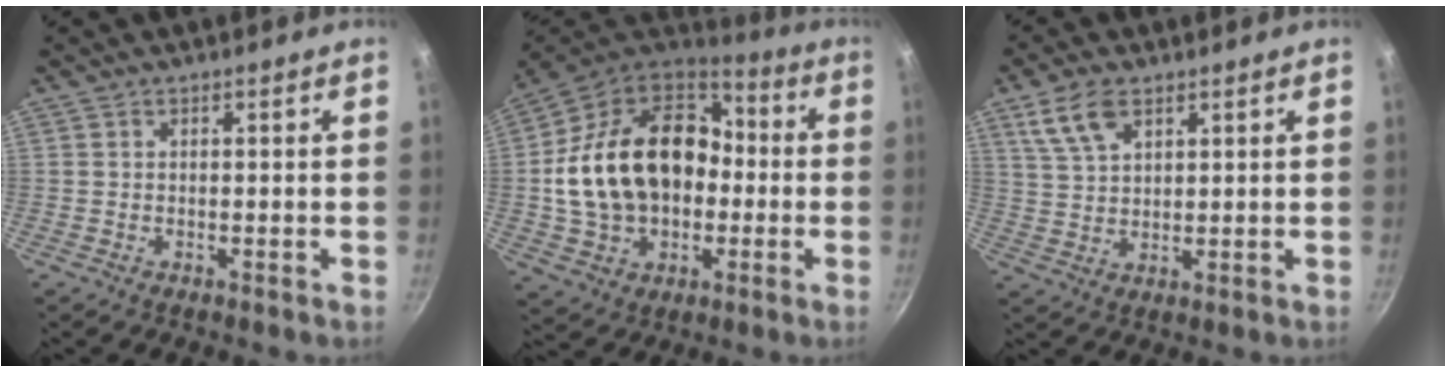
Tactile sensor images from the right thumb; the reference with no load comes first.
{"total": 25.0, "force": [-0.7, 18.1, 17.2], "torque": [-0.288, 0.054, -0.002]}
{"total": 7.3, "force": [4.1, 3.9, 4.7], "torque": [-0.086, -0.008, 0.085]}